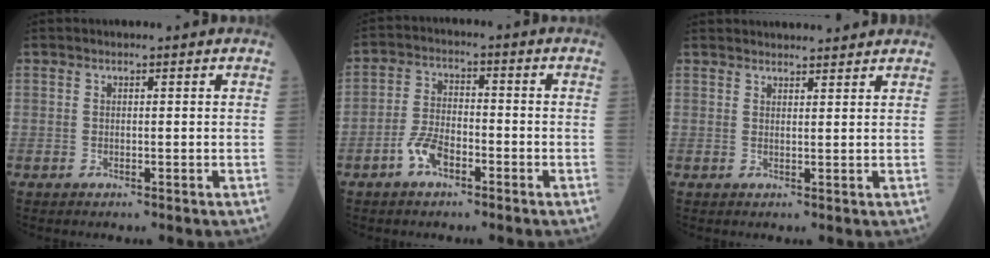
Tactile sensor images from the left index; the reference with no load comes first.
{"total": 5.4, "force": [-3.0, 2.6, 3.7], "torque": [-0.082, 0.005, -0.057]}
{"total": 9.5, "force": [9.1, 1.6, 2.4], "torque": [-0.021, 0.027, 0.114]}